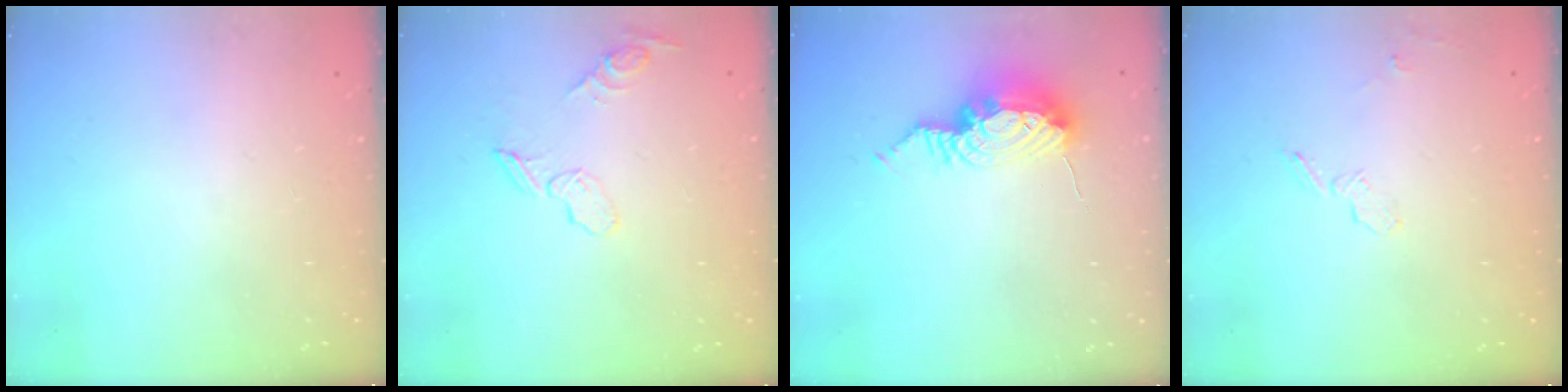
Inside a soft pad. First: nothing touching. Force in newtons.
{"total": 8.3, "press": 8.1, "slide": 1.6}
{"total": 10.8, "press": 10.4, "slide": 2.8}
{"total": 5.3, "press": 5.2, "slide": 1.2}